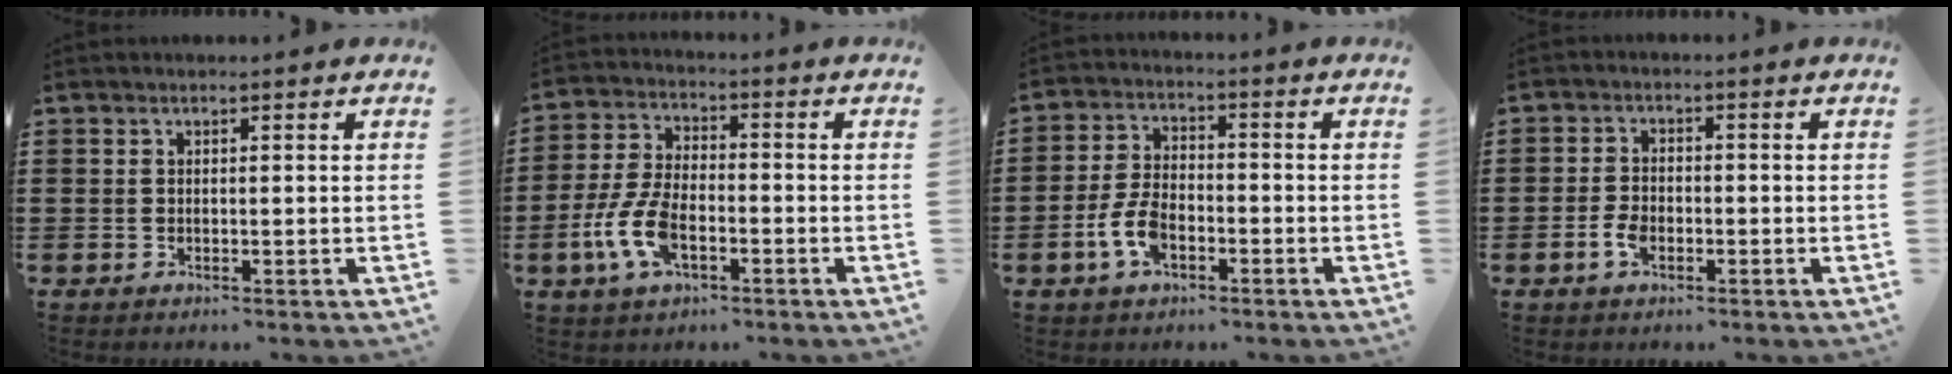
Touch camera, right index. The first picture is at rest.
{"total": 8.8, "force": [-3.2, 4.3, 7.0], "torque": [-0.180, -0.014, -0.065]}
{"total": 6.3, "force": [-2.4, 3.3, 4.8], "torque": [-0.124, -0.007, -0.051]}
{"total": 3.0, "force": [-1.2, 1.6, 2.2], "torque": [-0.056, -0.007, -0.025]}